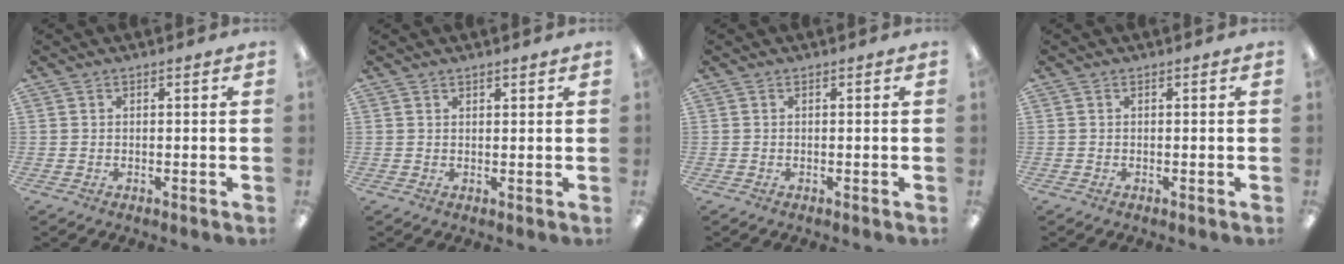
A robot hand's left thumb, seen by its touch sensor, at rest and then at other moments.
{"total": 1.2, "force": [1.1, 0.3, 0.3], "torque": [-0.007, -0.001, 0.020]}
{"total": 0.0}
{"total": 0.0}